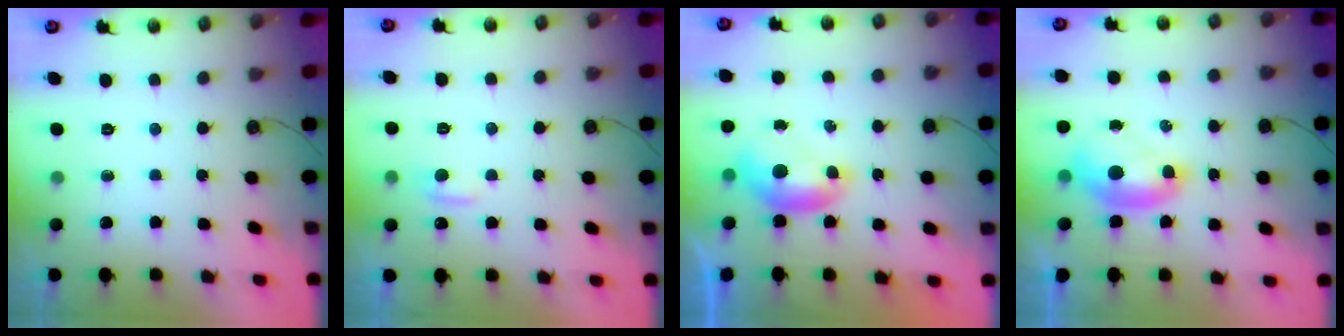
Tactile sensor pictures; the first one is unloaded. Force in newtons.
{"total": 1.0, "press": 0.7, "slide": 0.7}
{"total": 0.0}
{"total": 1.9, "press": 1.8, "slide": 0.6}